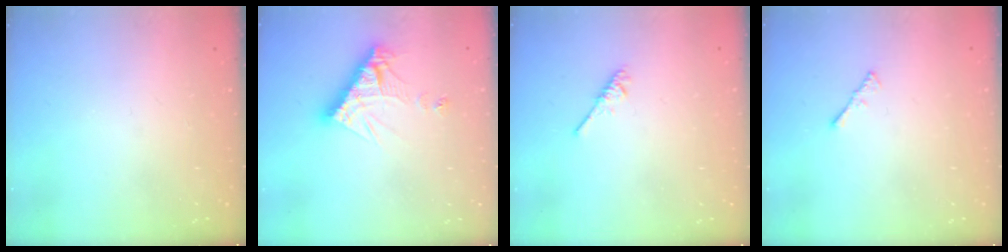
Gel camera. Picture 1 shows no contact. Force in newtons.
{"total": 10.5, "press": 10.5, "slide": 0.8}
{"total": 1.9, "press": 1.9, "slide": 0.4}
{"total": 1.5, "press": 1.4, "slide": 0.4}